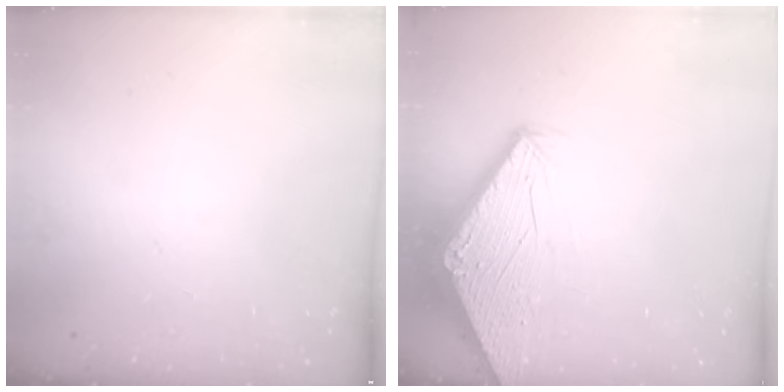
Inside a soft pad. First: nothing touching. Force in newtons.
{"total": 2.8, "press": 2.8, "slide": 0.1}